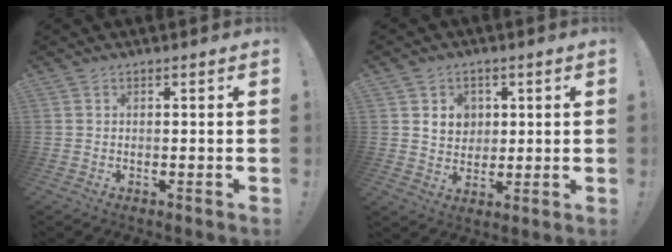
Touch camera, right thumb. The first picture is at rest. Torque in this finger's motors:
{"motor_torque": [0.52, 0.92, 0.23, -0.03, 0.00]}